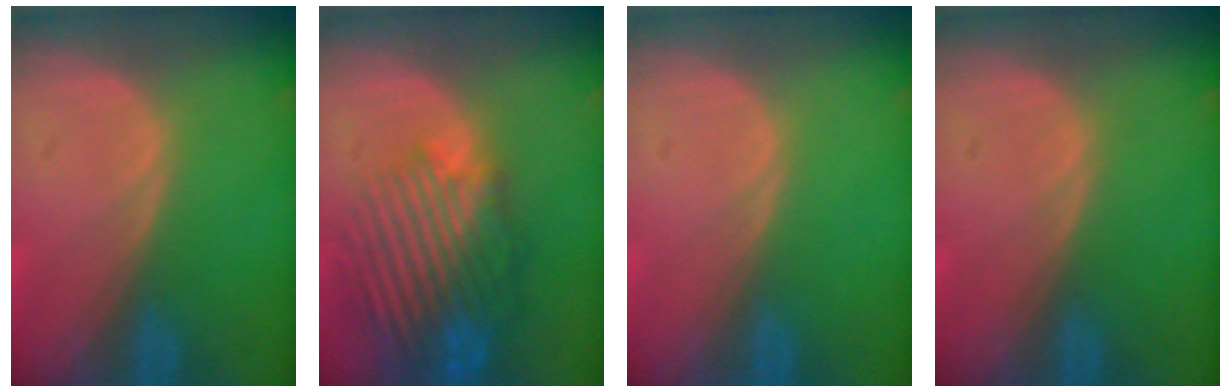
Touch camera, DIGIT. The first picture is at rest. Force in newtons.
{"total": 10.2, "press": 9.5, "slide": 3.9}
{"total": 0.0}
{"total": 0.0}